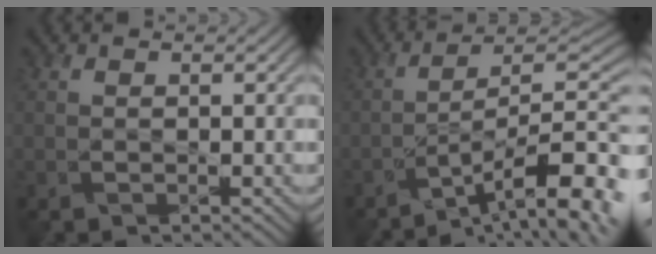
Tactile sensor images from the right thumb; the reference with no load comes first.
{"total": 15.4, "force": [-8.5, 3.8, 12.3], "torque": [-0.175, 0.002, -0.135]}